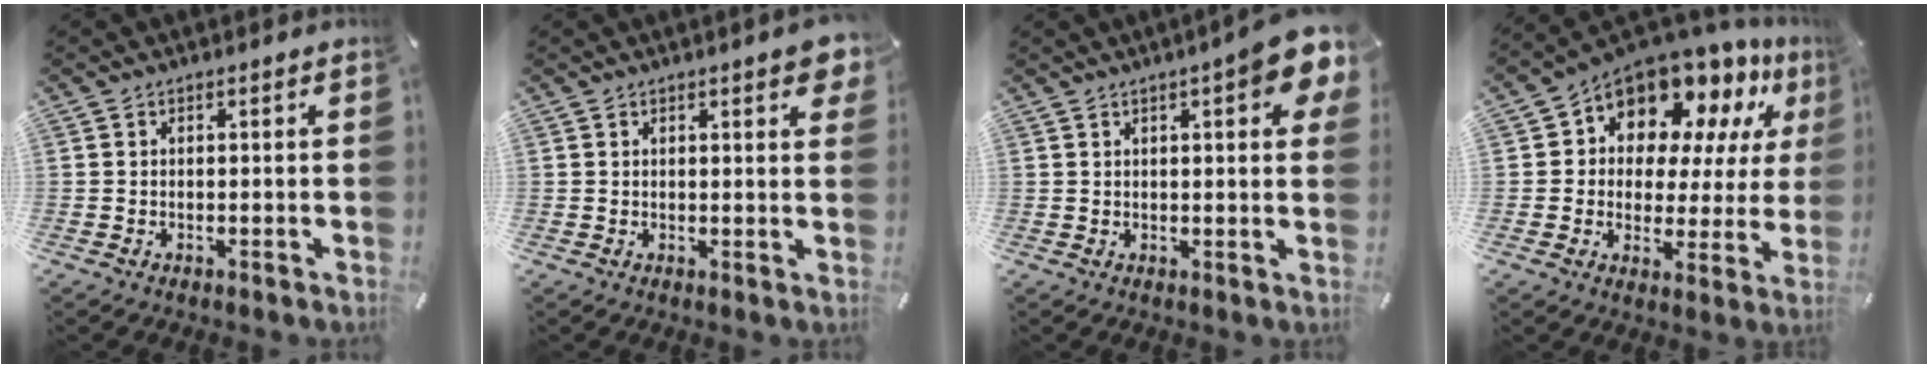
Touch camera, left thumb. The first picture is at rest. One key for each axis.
{"total": 3.6, "fx": 2.1, "fy": 0.9, "fz": 2.8, "tx": -0.034, "ty": -0.010, "tz": 0.030}
{"total": 9.5, "fx": 4.2, "fy": 2.4, "fz": 8.2, "tx": -0.109, "ty": -0.019, "tz": 0.066}
{"total": 12.6, "fx": 9.6, "fy": 6.9, "fz": 4.3, "tx": -0.084, "ty": -0.085, "tz": 0.173}